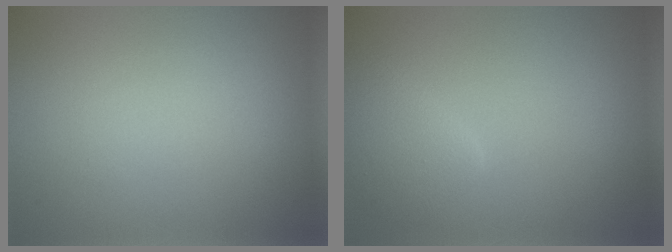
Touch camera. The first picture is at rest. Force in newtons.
{"total": 2.5, "press": 2.5, "slide": 0.1}